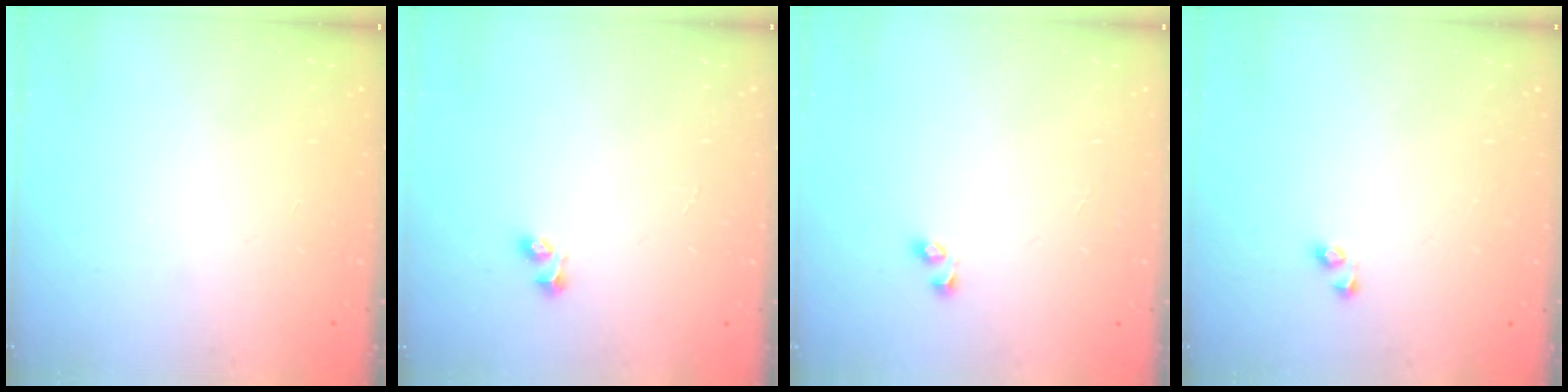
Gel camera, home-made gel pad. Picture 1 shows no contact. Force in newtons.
{"total": 3.2, "press": 2.9, "slide": 1.2}
{"total": 2.5, "press": 2.2, "slide": 1.3}
{"total": 3.1, "press": 3.0, "slide": 0.5}